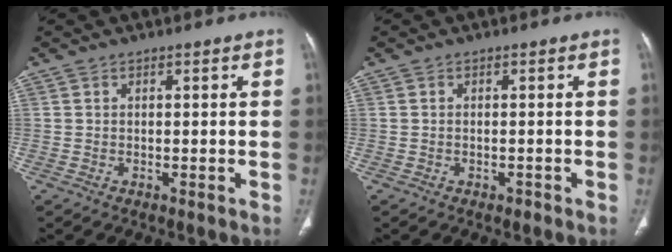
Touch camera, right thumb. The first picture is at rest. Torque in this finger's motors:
{"motor_torque": [-0.29, 0.05, -0.32, 0.09, 0.05]}